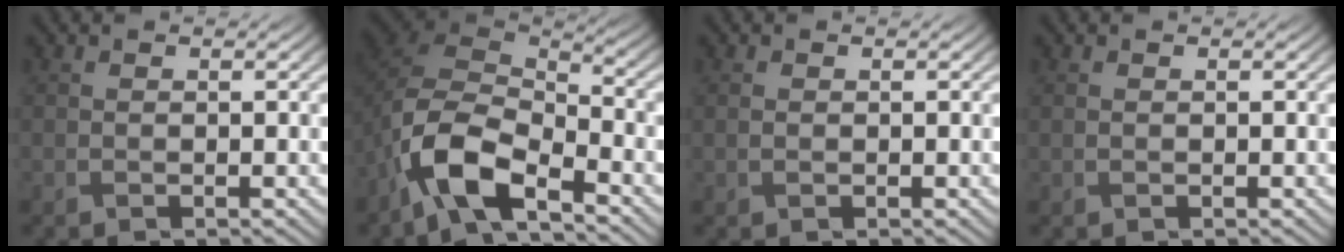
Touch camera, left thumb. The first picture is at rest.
{"total": 10.6, "force": [-6.0, 4.8, 7.2], "torque": [-0.149, -0.012, -0.130]}
{"total": 0.7, "force": [0.0, 0.5, 0.5], "torque": [-0.011, 0.000, 0.000]}
{"total": 0.0}